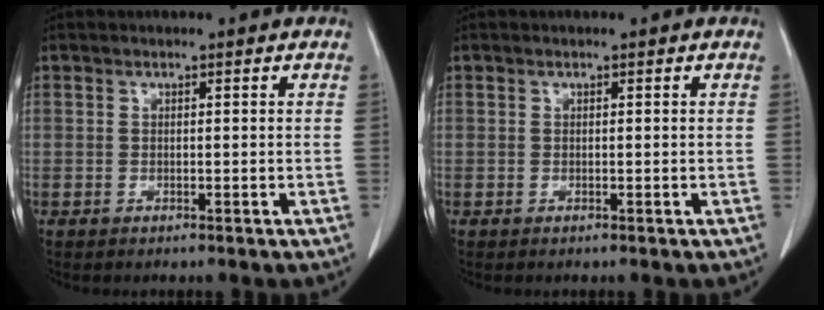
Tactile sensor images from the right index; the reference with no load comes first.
{"total": 0.0}